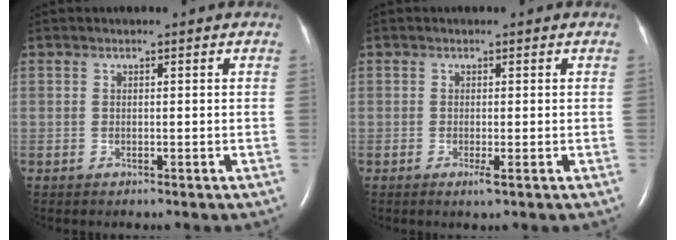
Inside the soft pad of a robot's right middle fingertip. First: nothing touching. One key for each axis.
{"total": 1.2, "fx": -0.5, "fy": -0.1, "fz": 1.1, "tx": -0.019, "ty": -0.004, "tz": -0.008}